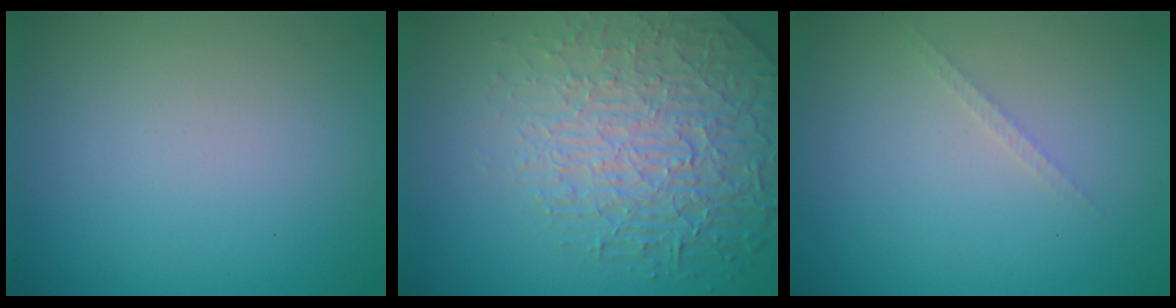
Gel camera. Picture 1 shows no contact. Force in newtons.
{"total": 6.5, "press": 5.3, "slide": 3.8}
{"total": 0.8, "press": 0.8, "slide": 0.0}